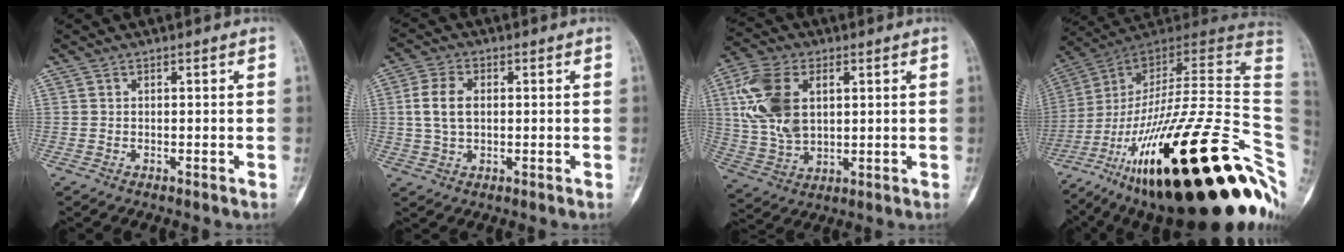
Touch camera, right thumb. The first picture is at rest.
{"total": 6.6, "force": [0.7, 4.2, 5.0], "torque": [-0.100, 0.007, 0.015]}
{"total": 14.7, "force": [3.6, 9.1, 11.0], "torque": [-0.222, -0.002, 0.072]}
{"total": 41.6, "force": [-15.7, 12.5, 36.5], "torque": [-0.488, 0.066, -0.248]}